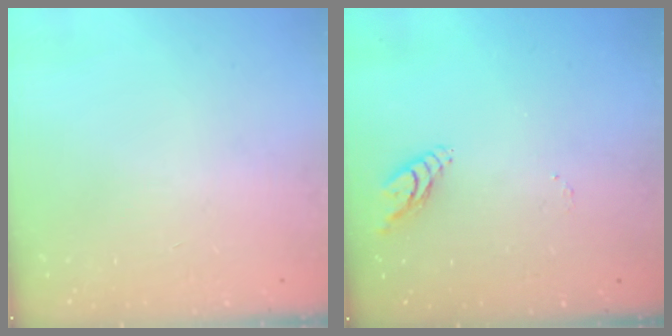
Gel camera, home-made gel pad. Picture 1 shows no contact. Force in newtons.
{"total": 5.4, "press": 5.4, "slide": 0.2}